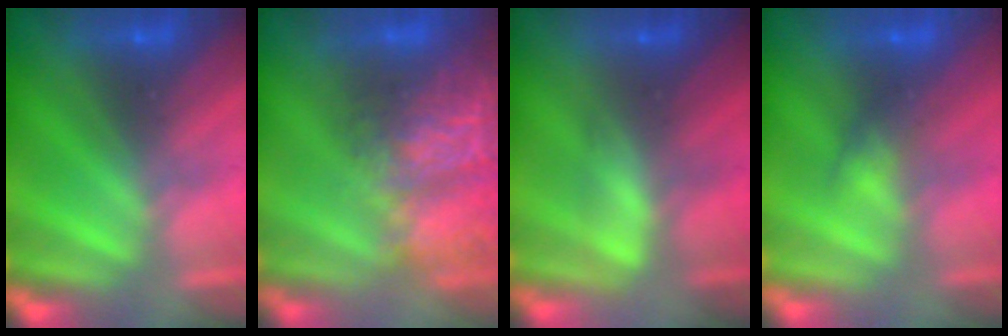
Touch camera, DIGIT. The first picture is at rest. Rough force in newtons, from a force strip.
{"total": 7.6}
{"total": 2.3}
{"total": 2.9}